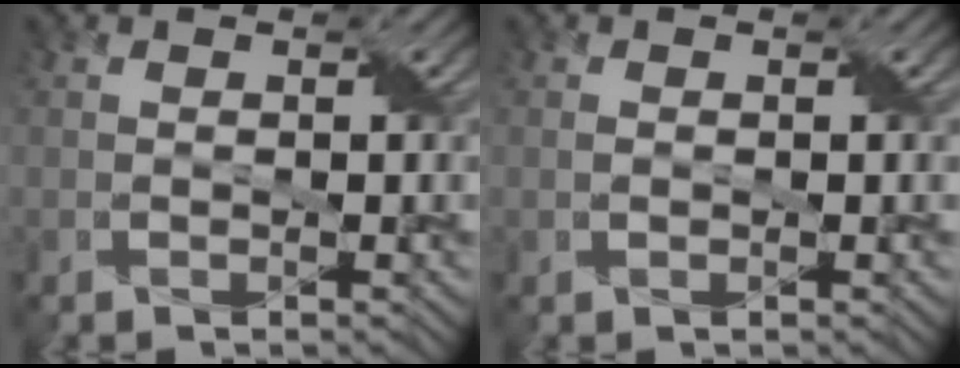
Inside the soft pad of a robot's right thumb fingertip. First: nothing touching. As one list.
[{"total": 0.8, "force": [0.0, 0.5, 0.6], "torque": [-0.013, 0.001, 0.000]}]